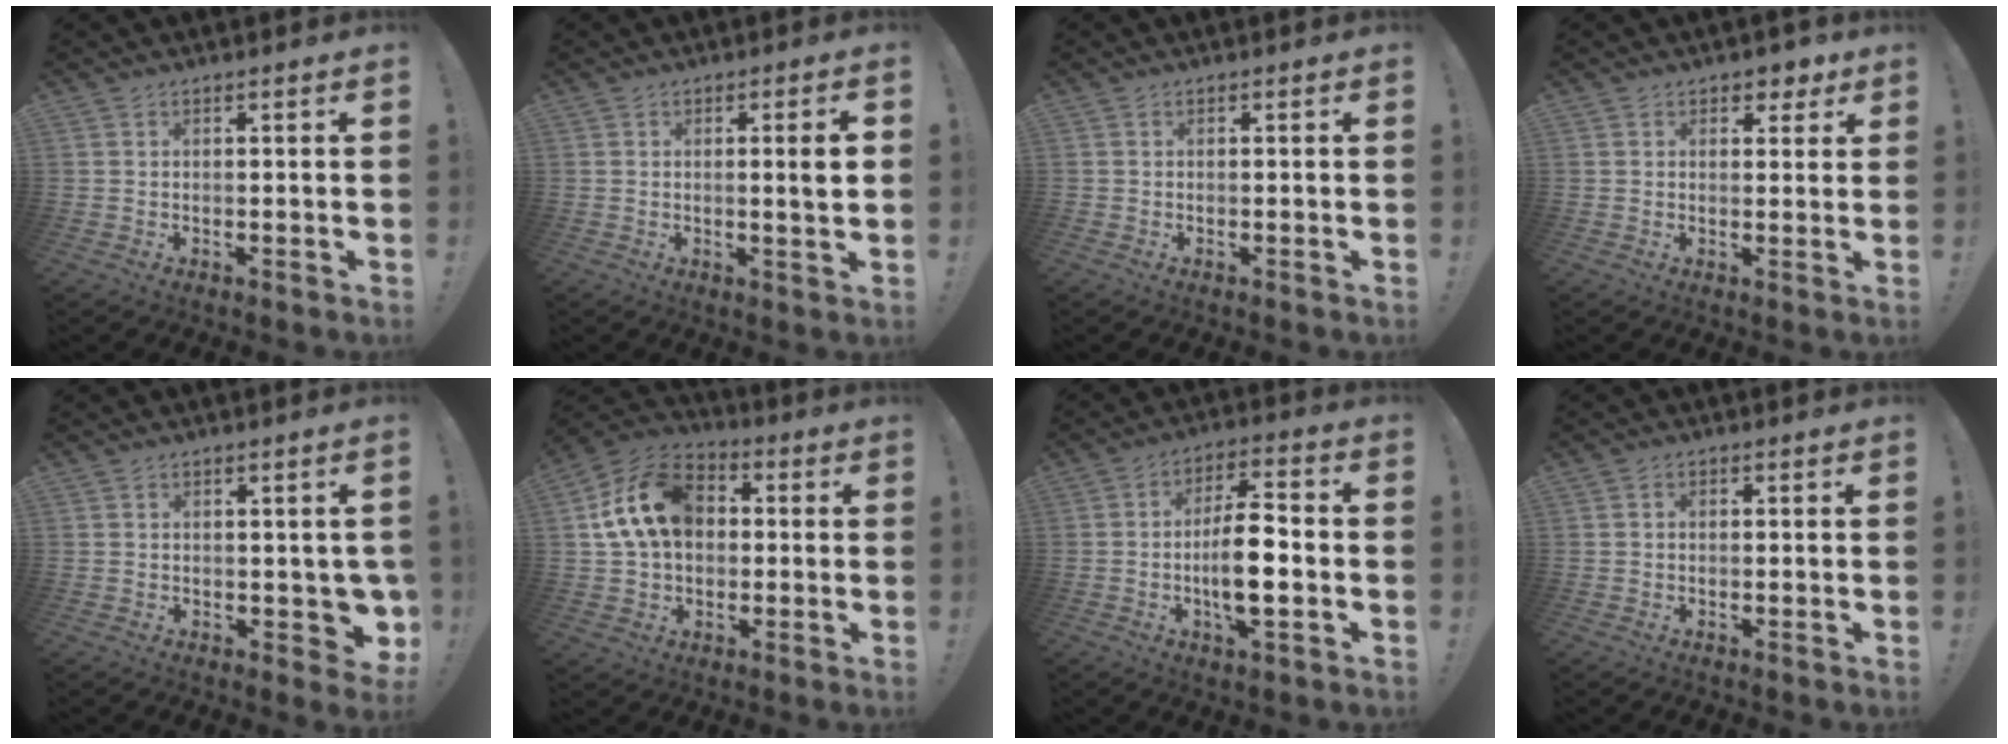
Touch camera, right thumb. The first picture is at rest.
{"total": 5.1, "force": [0.4, -0.1, 5.0], "torque": [-0.078, -0.005, 0.001]}
{"total": 0.0}
{"total": 3.9, "force": [2.6, 2.6, 1.3], "torque": [0.003, -0.017, 0.042]}
{"total": 4.9, "force": [-0.6, 3.2, 3.6], "torque": [-0.028, 0.002, -0.004]}
{"total": 17.8, "force": [3.6, 13.0, 11.6], "torque": [-0.193, 0.010, 0.073]}
{"total": 12.7, "force": [-2.4, 4.1, 11.8], "torque": [-0.217, 0.003, -0.052]}
{"total": 0.9, "force": [-0.3, 0.8, 0.3], "torque": [-0.007, 0.003, -0.005]}